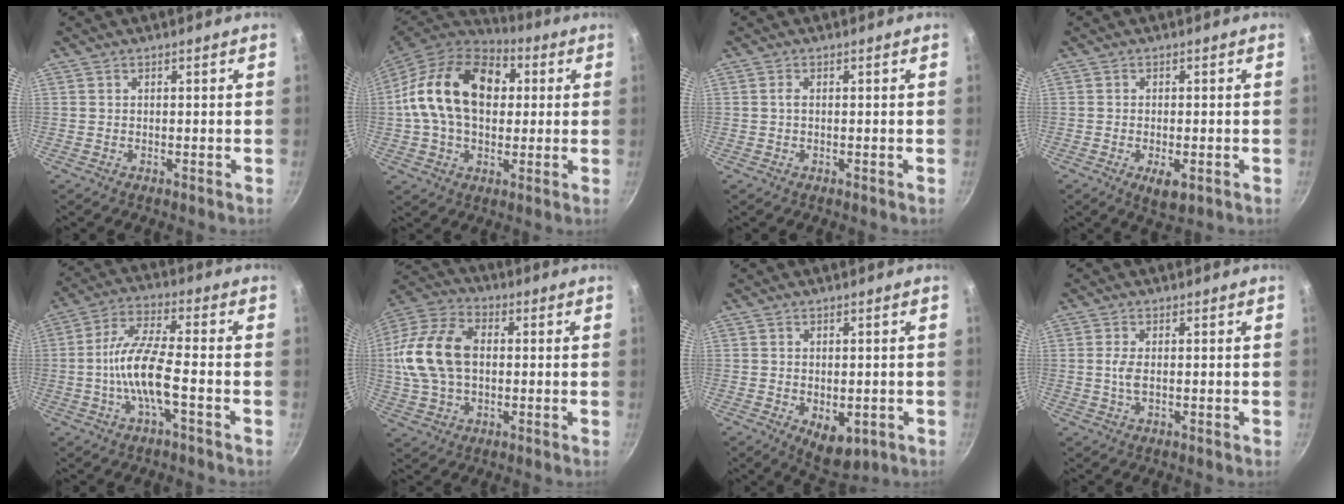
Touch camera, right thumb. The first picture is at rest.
{"total": 21.0, "force": [3.2, 14.3, 15.0], "torque": [-0.237, 0.026, 0.039]}
{"total": 0.8, "force": [0.0, 0.4, 0.7], "torque": [-0.015, 0.002, -0.001]}
{"total": 4.5, "force": [-1.6, 2.0, 3.7], "torque": [-0.053, -0.002, -0.022]}
{"total": 10.3, "force": [-2.8, 2.5, 9.6], "torque": [-0.193, 0.030, -0.064]}
{"total": 16.7, "force": [1.0, 11.2, 12.4], "torque": [-0.233, 0.027, 0.009]}
{"total": 6.9, "force": [-1.7, 4.2, 5.2], "torque": [-0.057, -0.006, -0.011]}
{"total": 2.6, "force": [0.0, 1.0, 2.4], "torque": [-0.052, -0.001, -0.001]}